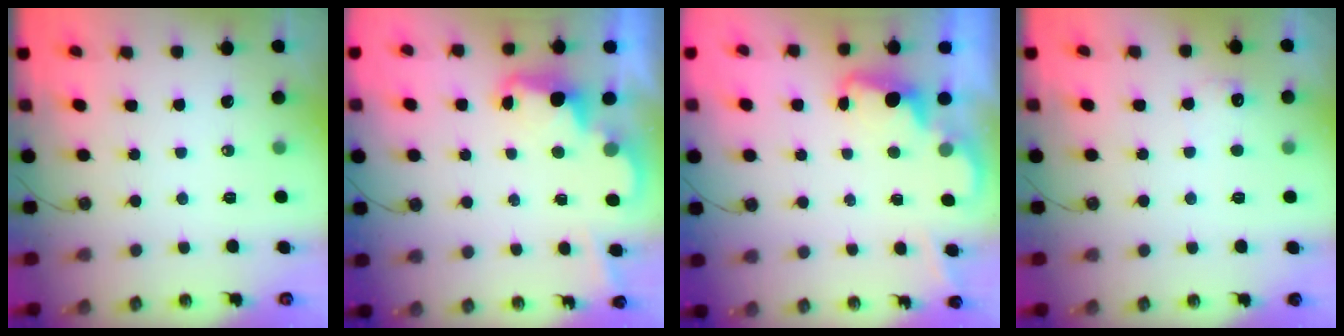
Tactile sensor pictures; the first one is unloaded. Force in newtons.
{"total": 2.4, "press": 2.4, "slide": 0.6}
{"total": 2.0, "press": 1.9, "slide": 0.5}
{"total": 5.7, "press": 5.5, "slide": 1.4}